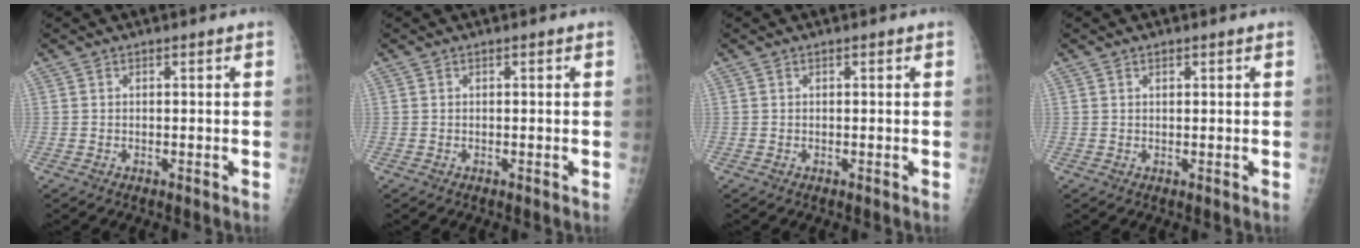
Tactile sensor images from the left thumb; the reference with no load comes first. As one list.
[{"total": 0.0}, {"total": 0.0}, {"total": 0.9, "force": [0.6, 0.5, 0.5], "torque": [-0.005, -0.002, 0.009]}]